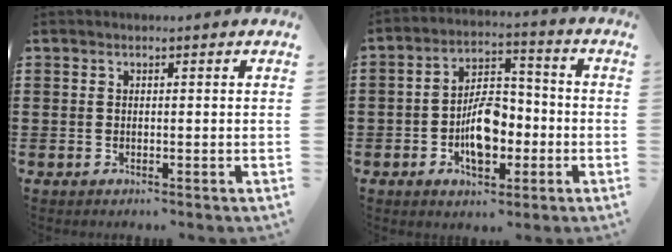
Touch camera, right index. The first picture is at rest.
{"total": 8.4, "force": [-2.2, 4.6, 6.6], "torque": [-0.109, 0.007, -0.044]}